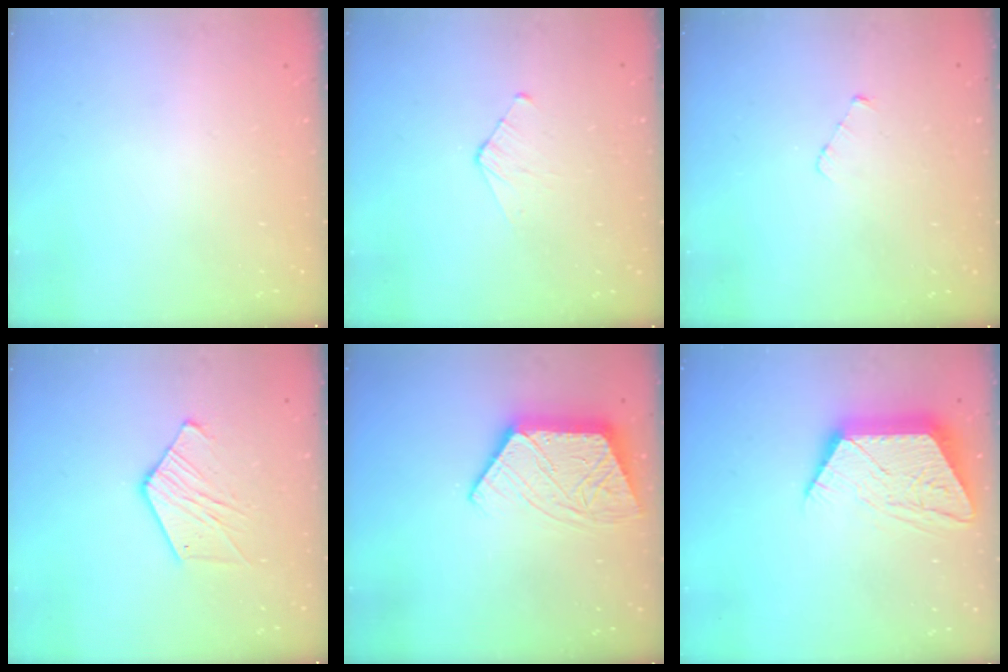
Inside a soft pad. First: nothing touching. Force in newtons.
{"total": 2.8, "press": 2.7, "slide": 0.3}
{"total": 2.5, "press": 2.5, "slide": 0.2}
{"total": 9.8, "press": 9.7, "slide": 0.8}
{"total": 13.3, "press": 13.3, "slide": 0.8}
{"total": 14.2, "press": 14.2, "slide": 1.1}